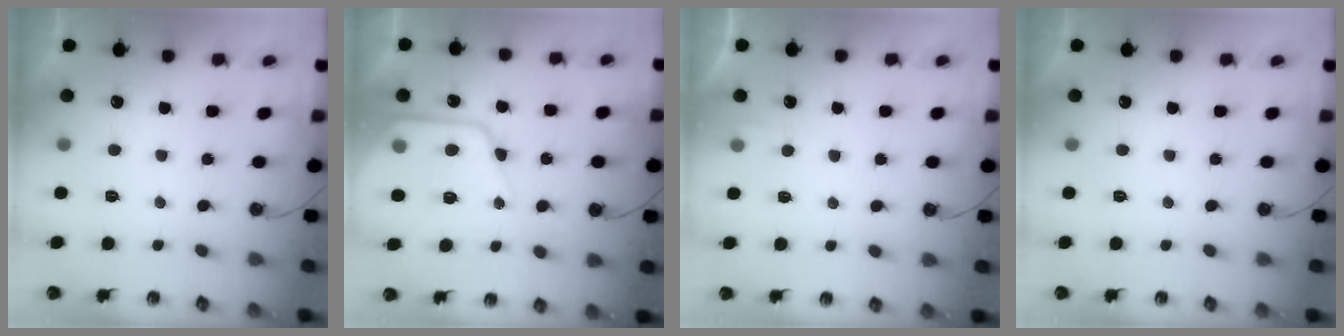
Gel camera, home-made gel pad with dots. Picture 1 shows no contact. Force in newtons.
{"total": 13.8, "press": 13.7, "slide": 1.4}
{"total": 2.8, "press": 2.7, "slide": 0.4}
{"total": 0.0}